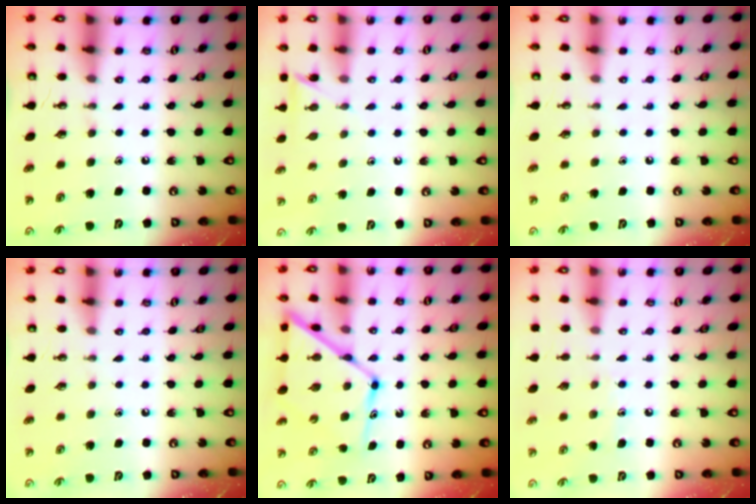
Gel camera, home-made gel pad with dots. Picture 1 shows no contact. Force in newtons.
{"total": 6.1, "press": 6.1, "slide": 0.5}
{"total": 0.0}
{"total": 0.0}
{"total": 15.8, "press": 15.7, "slide": 1.4}
{"total": 4.7, "press": 4.7, "slide": 0.4}